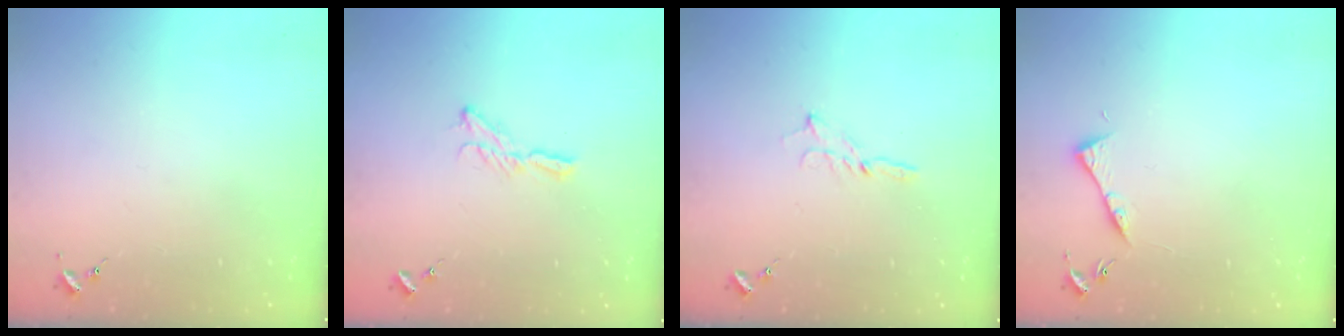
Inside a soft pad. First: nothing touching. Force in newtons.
{"total": 6.3, "press": 6.3, "slide": 0.3}
{"total": 2.5, "press": 2.5, "slide": 0.2}
{"total": 4.2, "press": 4.1, "slide": 0.5}